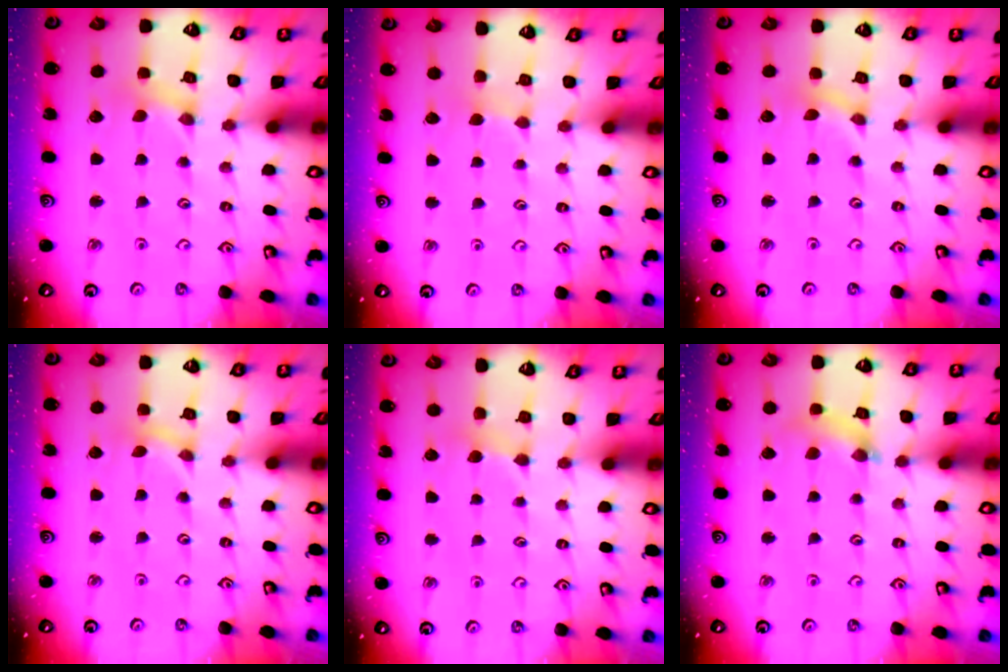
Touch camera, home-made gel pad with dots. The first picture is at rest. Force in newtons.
{"total": 2.2, "press": 2.2, "slide": 0.4}
{"total": 0.5, "press": 0.5, "slide": 0.0}
{"total": 0.0}
{"total": 2.9, "press": 2.9, "slide": 0.5}
{"total": 5.5, "press": 5.5, "slide": 0.6}